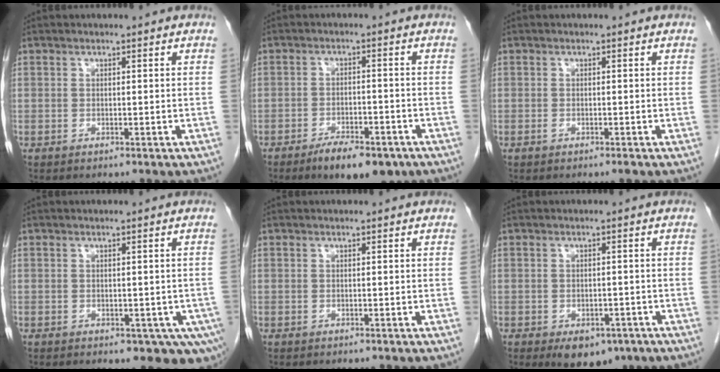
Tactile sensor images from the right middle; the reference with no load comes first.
{"total": 7.8, "force": [-5.4, 2.7, 4.9], "torque": [-0.071, -0.005, -0.081]}
{"total": 0.8, "force": [-0.6, 0.1, 0.5], "torque": [-0.010, -0.001, -0.008]}
{"total": 7.8, "force": [-3.7, 4.4, 5.2], "torque": [-0.043, -0.011, -0.044]}
{"total": 0.0}
{"total": 6.7, "force": [-4.2, 3.8, 3.5], "torque": [-0.039, 0.000, -0.051]}